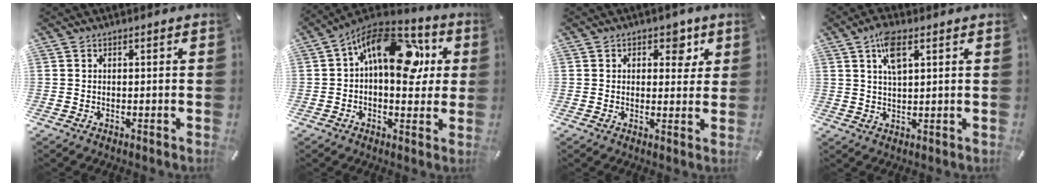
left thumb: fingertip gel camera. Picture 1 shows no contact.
{"total": 19.5, "force": [5.0, 11.2, 15.2], "torque": [-0.207, -0.007, 0.085]}
{"total": 5.6, "force": [2.5, 3.9, 3.2], "torque": [-0.016, -0.011, 0.033]}
{"total": 6.3, "force": [3.0, 2.5, 4.9], "torque": [-0.098, 0.003, 0.052]}